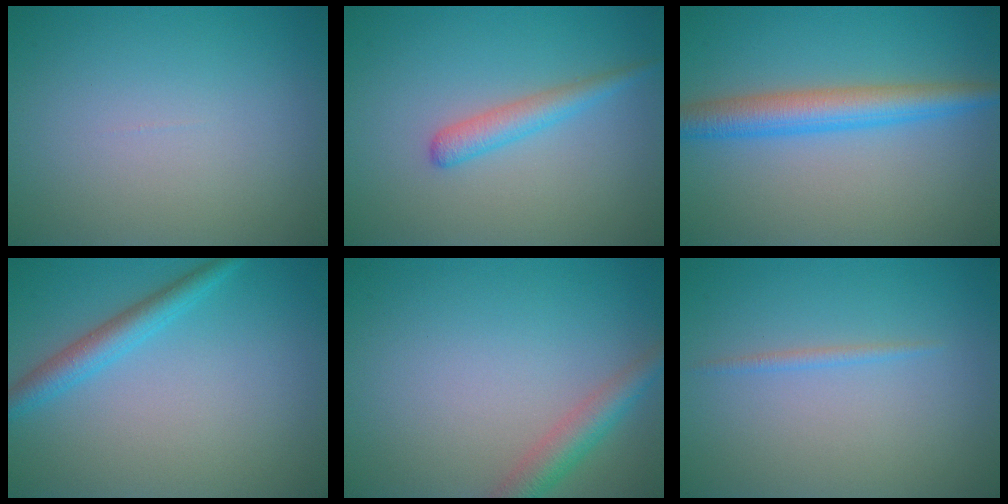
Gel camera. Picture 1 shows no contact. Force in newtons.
{"total": 2.2, "press": 2.2, "slide": 0.0}
{"total": 4.6, "press": 4.5, "slide": 0.2}
{"total": 2.7, "press": 2.7, "slide": 0.3}
{"total": 3.0, "press": 3.0, "slide": 0.1}
{"total": 0.8, "press": 0.8, "slide": 0.0}